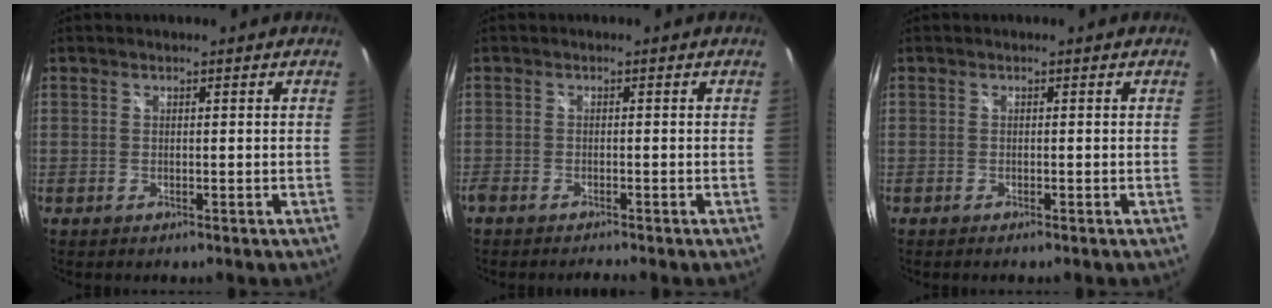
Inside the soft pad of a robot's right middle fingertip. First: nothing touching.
{"total": 2.3, "force": [-2.2, -0.2, 0.7], "torque": [-0.020, -0.013, -0.042]}
{"total": 0.7, "force": [-0.6, -0.1, 0.4], "torque": [-0.005, -0.001, -0.011]}